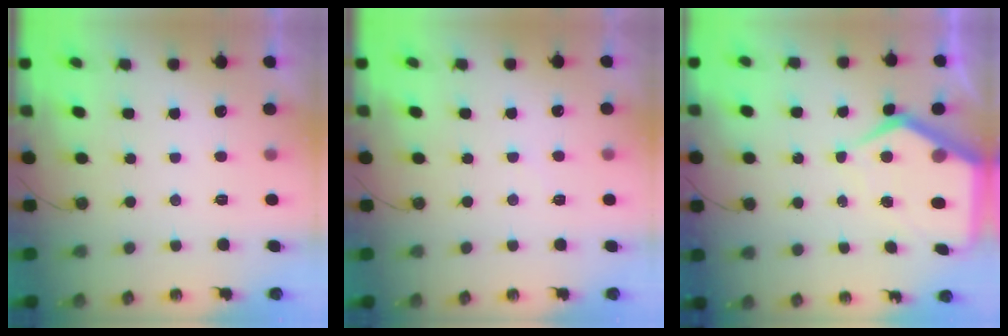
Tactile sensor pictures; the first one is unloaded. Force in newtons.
{"total": 2.2, "press": 2.2, "slide": 0.3}
{"total": 10.3, "press": 10.2, "slide": 1.0}